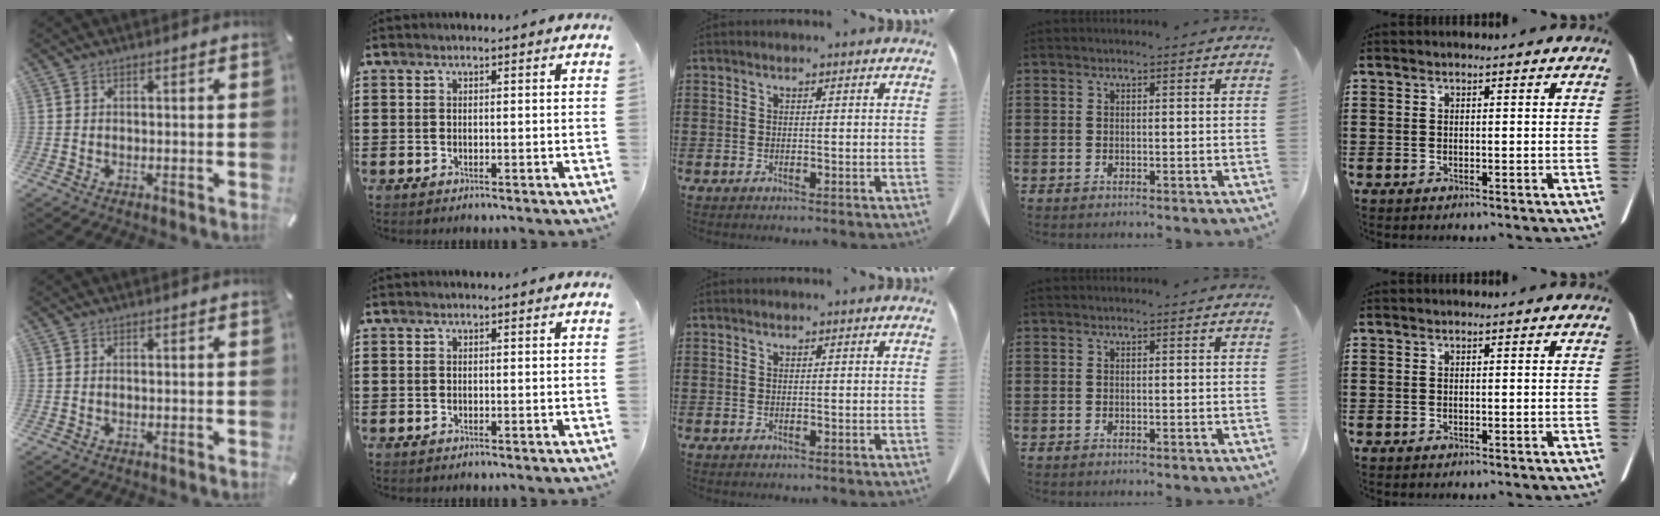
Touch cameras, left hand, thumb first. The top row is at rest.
{}